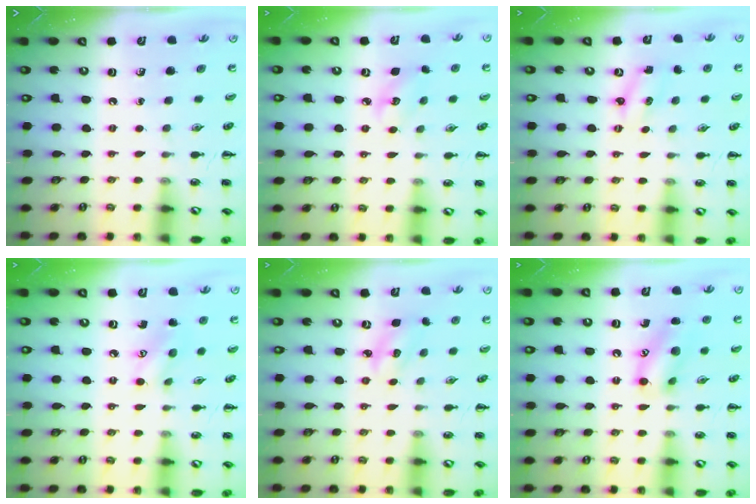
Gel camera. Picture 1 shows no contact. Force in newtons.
{"total": 4.4, "press": 4.2, "slide": 1.2}
{"total": 2.3, "press": 2.3, "slide": 0.6}
{"total": 6.5, "press": 6.4, "slide": 1.2}
{"total": 2.8, "press": 2.7, "slide": 0.7}
{"total": 12.9, "press": 12.8, "slide": 1.6}